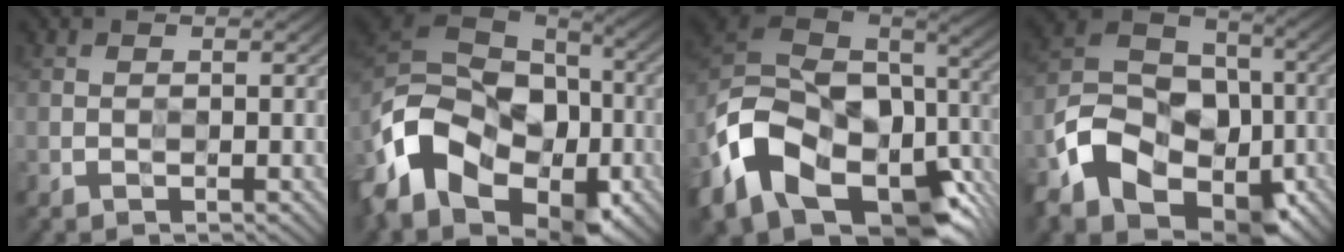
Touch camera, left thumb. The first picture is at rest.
{"total": 16.8, "force": [-7.6, 11.6, 9.4], "torque": [-0.242, -0.025, -0.145]}
{"total": 19.1, "force": [-8.7, 12.5, 11.5], "torque": [-0.302, -0.049, -0.132]}
{"total": 14.5, "force": [-6.6, 9.8, 8.4], "torque": [-0.180, -0.029, -0.135]}